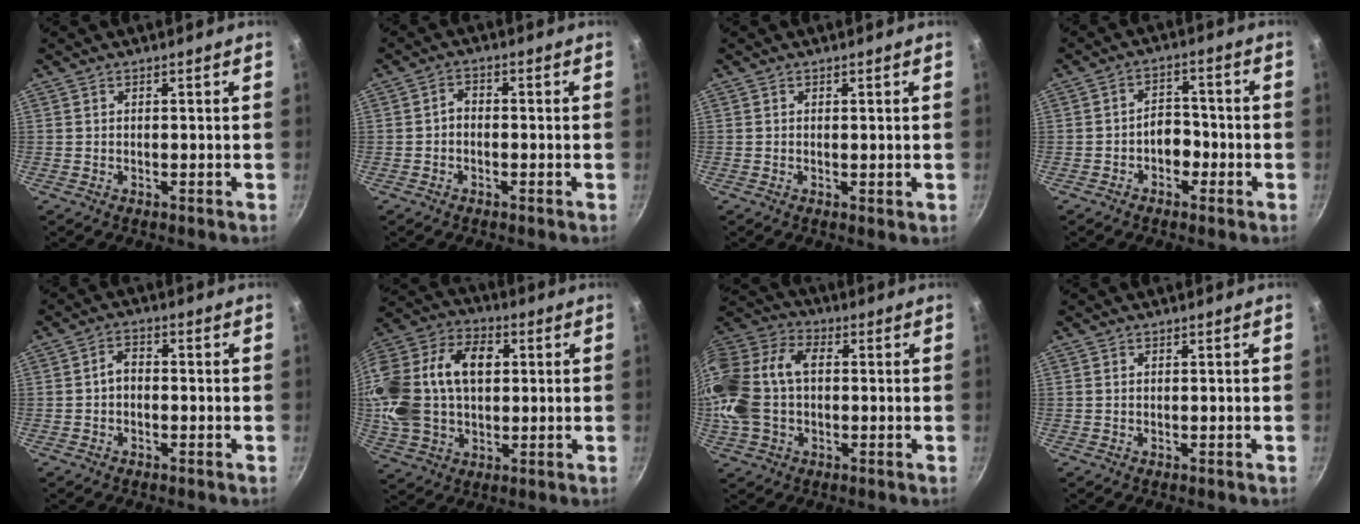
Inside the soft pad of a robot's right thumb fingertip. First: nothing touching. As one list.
[{"total": 2.2, "force": [-0.8, 1.5, 1.4], "torque": [-0.023, 0.015, -0.018]}, {"total": 0.6, "force": [0.1, 0.1, 0.6], "torque": [-0.008, -0.004, 0.000]}, {"total": 4.8, "force": [-1.9, 3.4, 2.7], "torque": [-0.010, 0.025, -0.032]}, {"total": 3.0, "force": [-0.7, 2.1, 2.1], "torque": [-0.029, 0.015, -0.016]}, {"total": 22.5, "force": [3.1, 15.2, 16.3], "torque": [-0.313, 0.034, 0.050]}, {"total": 20.1, "force": [0.0, 13.9, 14.5], "torque": [-0.310, 0.044, -0.011]}, {"total": 0.0}]